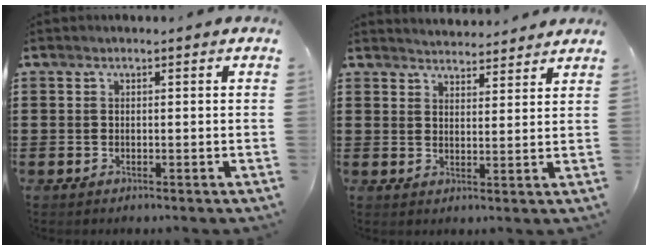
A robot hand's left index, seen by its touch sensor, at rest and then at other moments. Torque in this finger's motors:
{"motor_torque": [0.09, -0.19, 0.03, 0.04]}